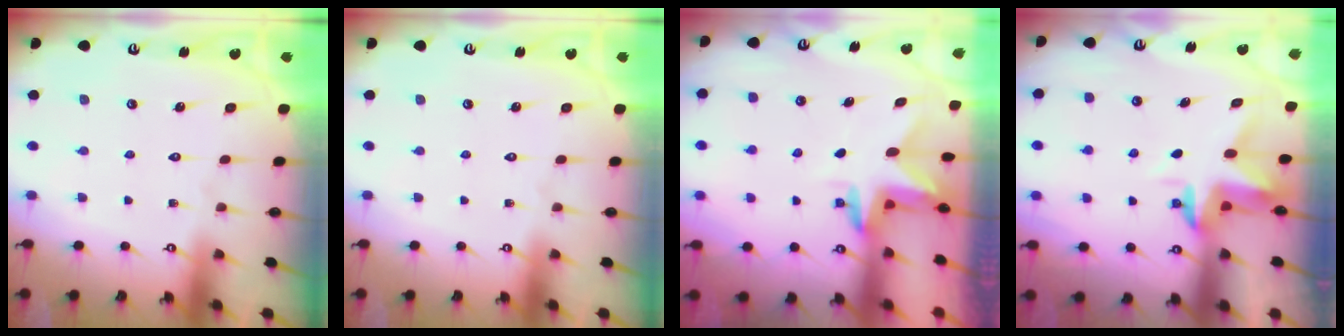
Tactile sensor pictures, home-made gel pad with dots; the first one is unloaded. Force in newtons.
{"total": 0.0}
{"total": 3.0, "press": 3.0, "slide": 0.2}
{"total": 3.3, "press": 3.2, "slide": 0.5}